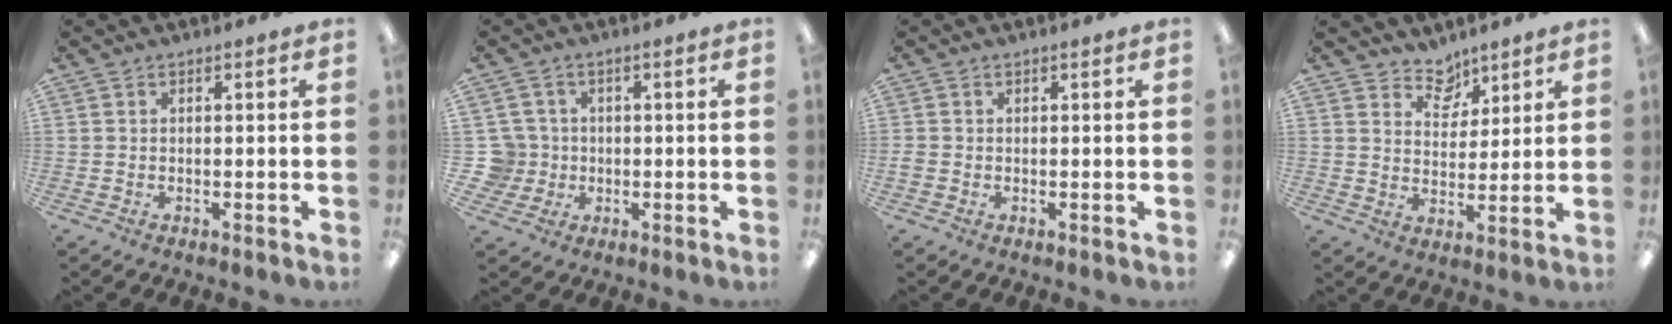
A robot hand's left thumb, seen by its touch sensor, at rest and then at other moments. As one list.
[{"total": 6.5, "force": [0.1, 6.4, 1.5], "torque": [-0.056, 0.008, 0.005]}, {"total": 0.8, "force": [-0.1, 0.7, 0.4], "torque": [-0.005, 0.003, -0.003]}, {"total": 6.6, "force": [5.5, 3.6, 0.8], "torque": [-0.008, -0.038, 0.100]}]